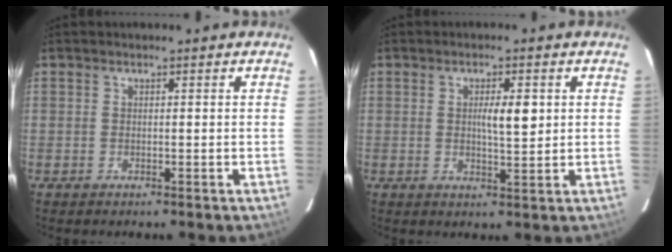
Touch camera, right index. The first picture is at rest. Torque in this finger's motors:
{"motor_torque": [0.45, 0.15, 0.22, 0.07]}